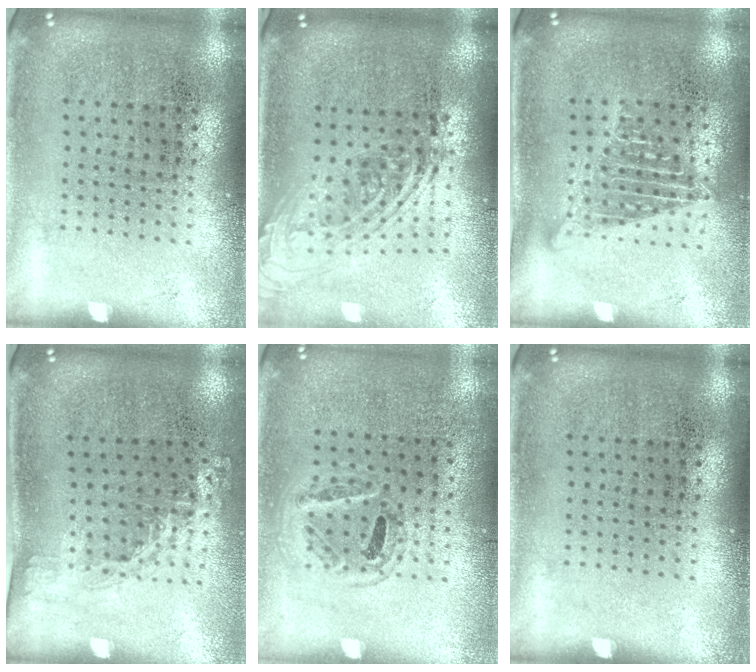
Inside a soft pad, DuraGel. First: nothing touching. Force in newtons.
{"total": 2.2, "press": 1.6, "slide": 1.5}
{"total": 1.6, "press": 1.3, "slide": 0.9}
{"total": 1.3, "press": 0.9, "slide": 0.9}
{"total": 0.9, "press": 0.8, "slide": 0.4}
{"total": 0.0}